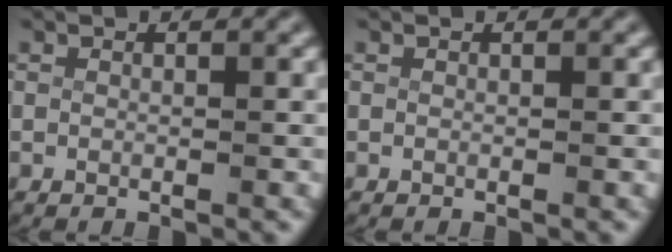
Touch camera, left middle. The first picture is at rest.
{"total": 0.0}